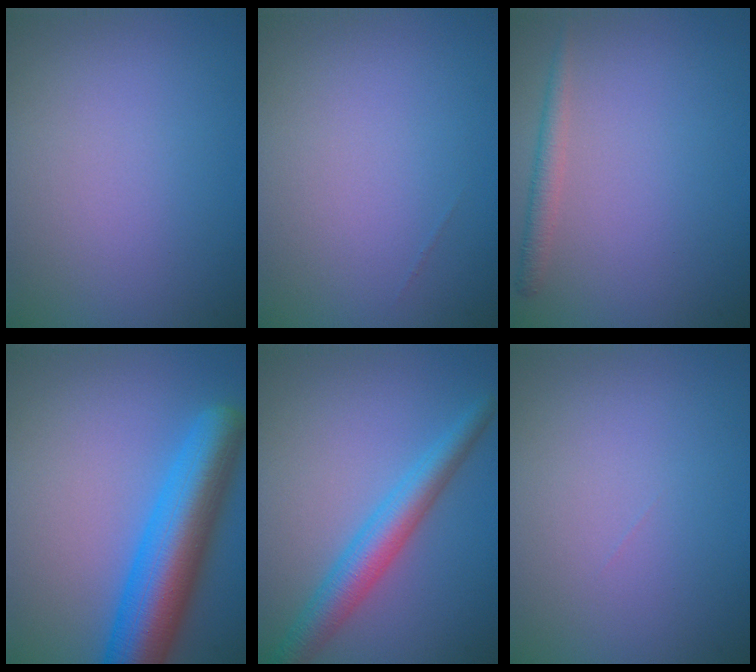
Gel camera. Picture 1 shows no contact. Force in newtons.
{"total": 0.0}
{"total": 1.5, "press": 1.5, "slide": 0.1}
{"total": 8.7, "press": 8.7, "slide": 0.2}
{"total": 4.2, "press": 4.2, "slide": 0.1}
{"total": 0.0}